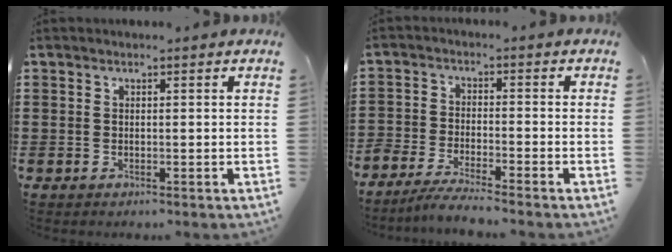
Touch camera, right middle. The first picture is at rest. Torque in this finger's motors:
{"motor_torque": [1.41, -0.73, 0.36, 0.21]}